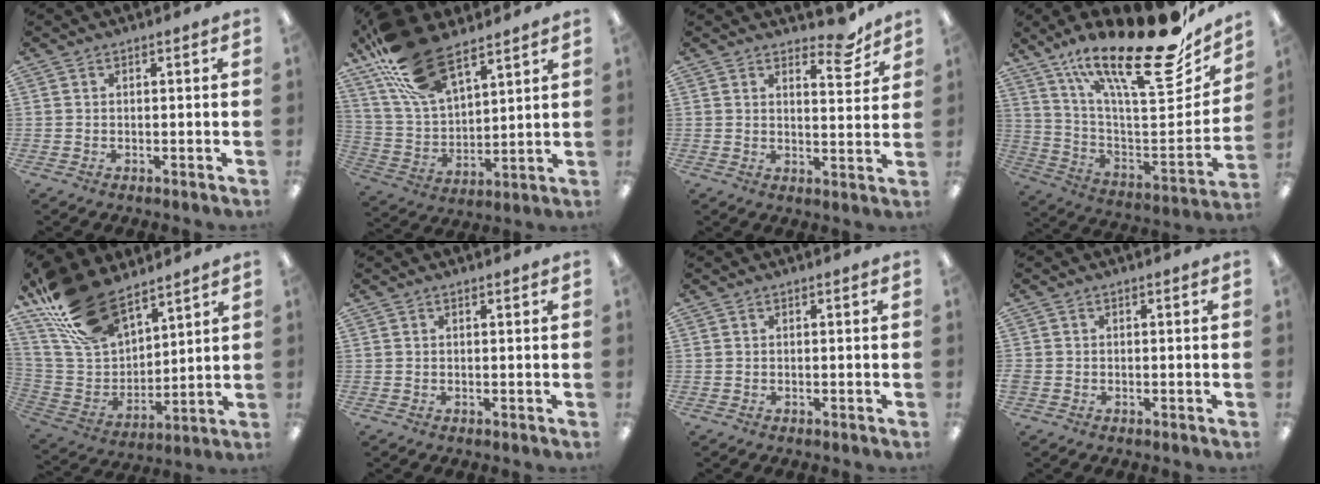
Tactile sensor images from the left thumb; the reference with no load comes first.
{"total": 19.3, "force": [13.4, 8.7, 10.8], "torque": [-0.239, -0.059, 0.245]}
{"total": 7.5, "force": [5.8, 2.7, 3.9], "torque": [-0.034, -0.041, 0.094]}
{"total": 28.5, "force": [20.2, 7.8, 18.5], "torque": [-0.265, -0.149, 0.330]}
{"total": 20.5, "force": [15.1, 10.2, 9.4], "torque": [-0.202, -0.077, 0.285]}
{"total": 0.6, "force": [0.5, 0.0, 0.4], "torque": [-0.008, 0.000, 0.009]}
{"total": 0.0}
{"total": 0.8, "force": [-0.2, 0.8, 0.2], "torque": [-0.002, 0.003, -0.005]}